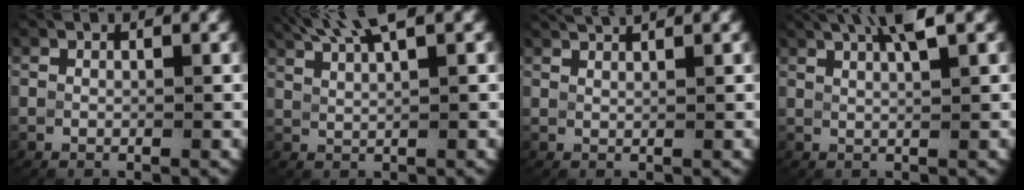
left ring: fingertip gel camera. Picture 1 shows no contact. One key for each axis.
{"total": 4.8, "fx": 4.1, "fy": 0.4, "fz": 2.4, "tx": -0.046, "ty": 0.009, "tz": 0.075}
{"total": 2.0, "fx": 1.9, "fy": 0.1, "fz": 0.8, "tx": -0.016, "ty": 0.004, "tz": 0.035}
{"total": 5.1, "fx": 3.7, "fy": 1.2, "fz": 3.4, "tx": -0.058, "ty": 0.017, "tz": 0.056}